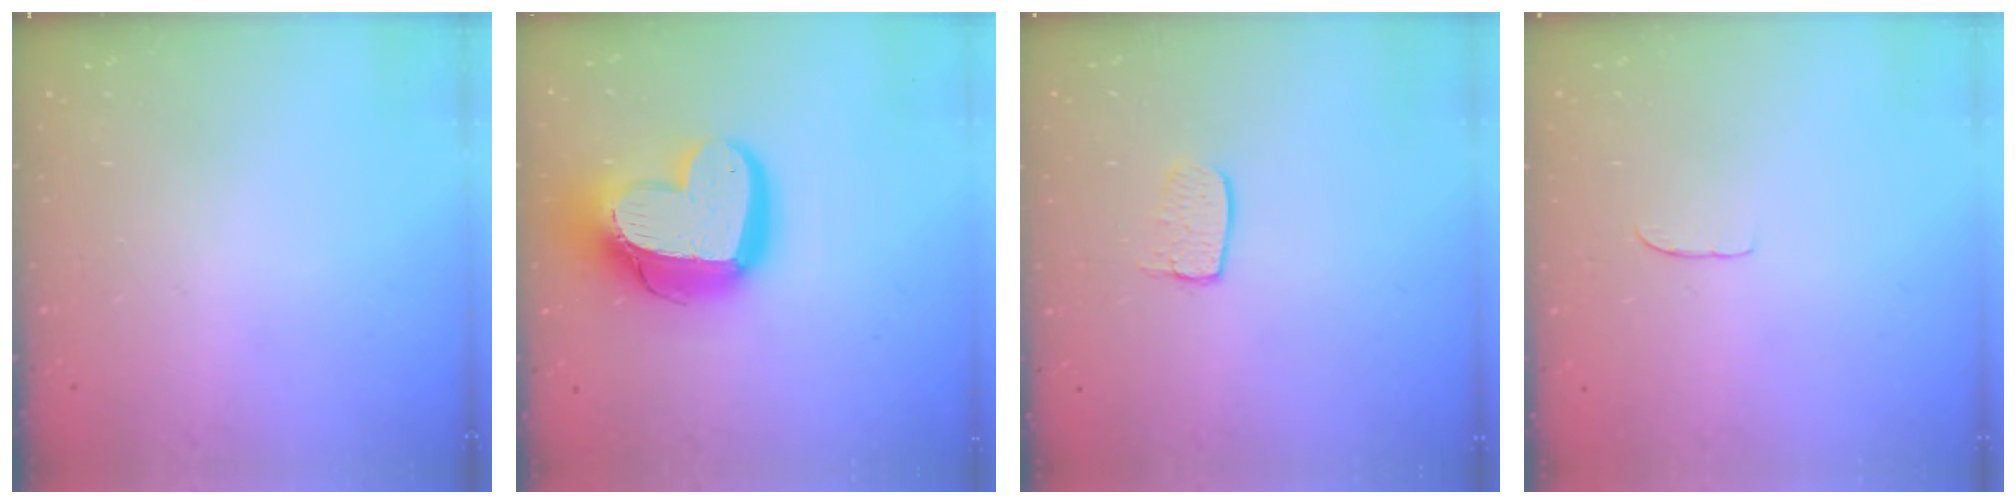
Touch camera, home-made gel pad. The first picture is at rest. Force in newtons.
{"total": 21.9, "press": 21.8, "slide": 2.2}
{"total": 5.6, "press": 5.6, "slide": 0.4}
{"total": 3.1, "press": 3.1, "slide": 0.2}